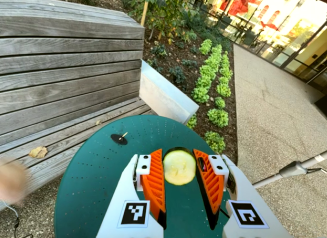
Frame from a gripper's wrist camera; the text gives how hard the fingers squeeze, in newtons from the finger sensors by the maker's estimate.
{"total": 11.8, "left": 11.8, "right": 11.9}